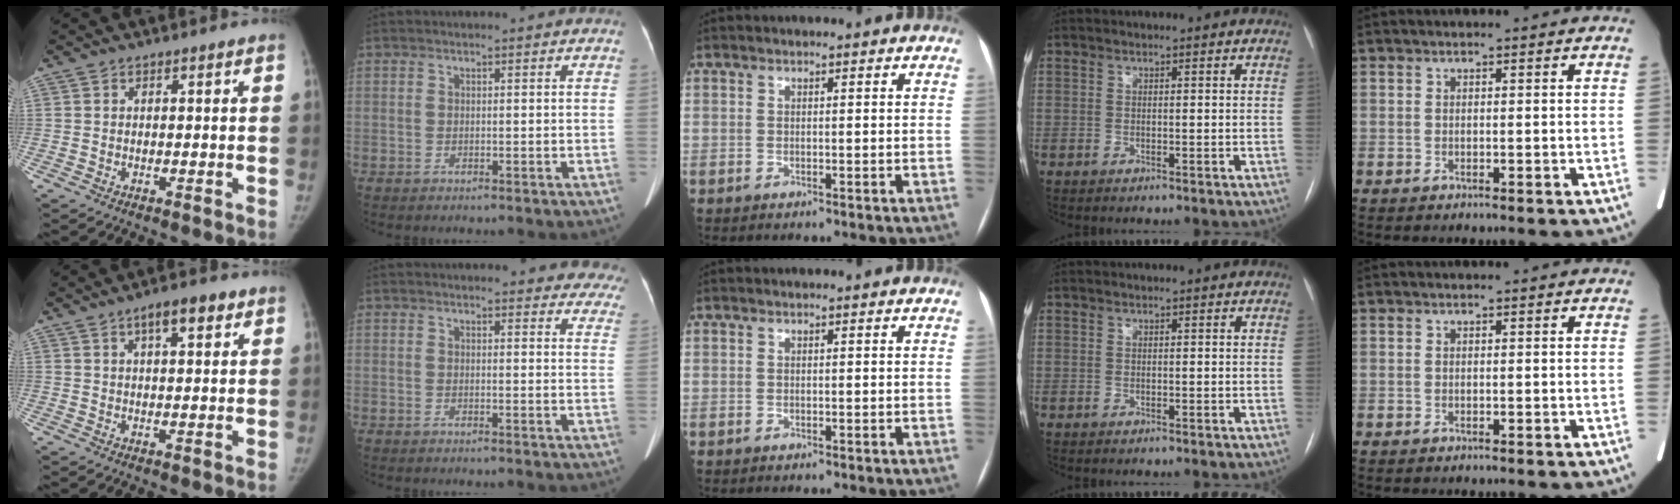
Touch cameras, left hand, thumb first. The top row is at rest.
{"thumb": {"total": 5.8, "force": [3.0, 2.2, 4.5], "torque": [-0.055, -0.005, 0.042]}, "index": {"total": 14.0, "force": [13.1, 3.5, 3.6], "torque": [0.001, -0.033, 0.119]}}